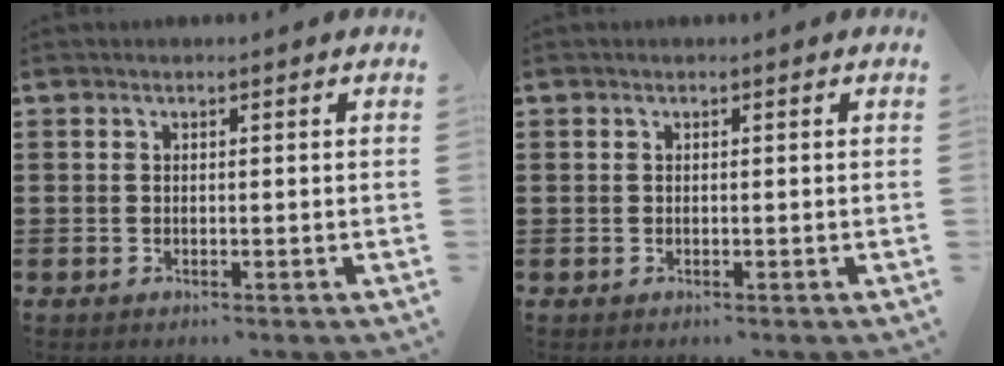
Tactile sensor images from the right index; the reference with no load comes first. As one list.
[{"total": 0.0}]